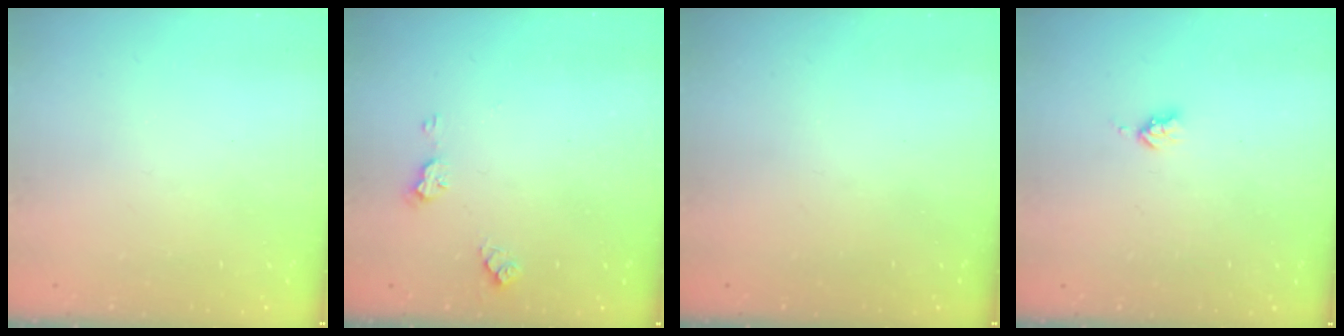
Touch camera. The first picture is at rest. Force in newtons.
{"total": 5.1, "press": 5.0, "slide": 0.6}
{"total": 0.0}
{"total": 2.7, "press": 2.6, "slide": 0.5}